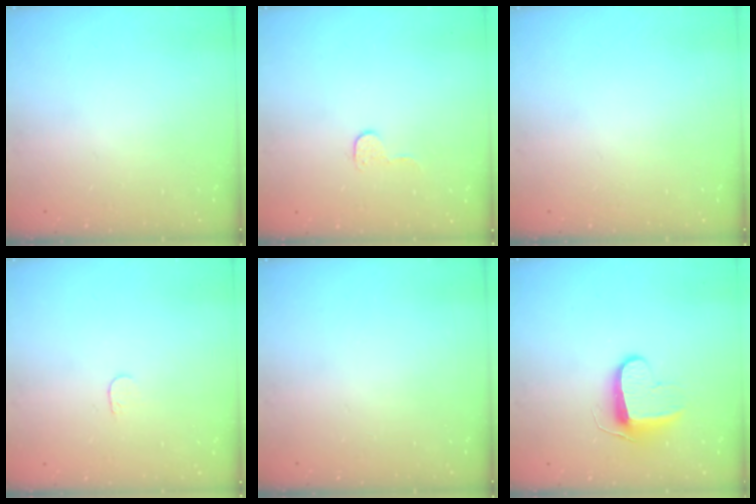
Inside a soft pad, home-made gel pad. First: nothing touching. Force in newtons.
{"total": 5.7, "press": 5.7, "slide": 0.2}
{"total": 0.0}
{"total": 3.7, "press": 3.6, "slide": 0.3}
{"total": 0.0}
{"total": 9.4, "press": 9.4, "slide": 0.2}